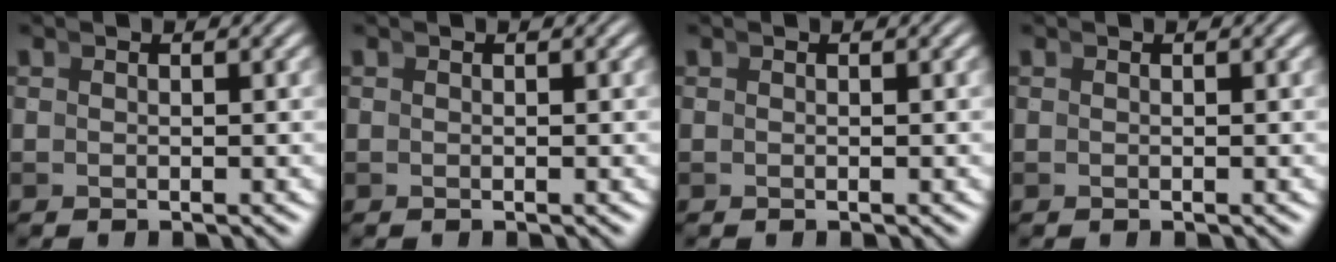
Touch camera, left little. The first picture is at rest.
{"total": 0.0}
{"total": 0.0}
{"total": 0.0}